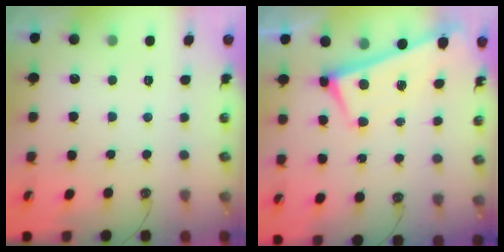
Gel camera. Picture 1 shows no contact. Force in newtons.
{"total": 1.0, "press": 0.9, "slide": 0.3}